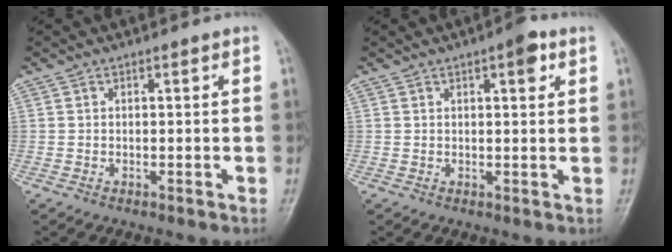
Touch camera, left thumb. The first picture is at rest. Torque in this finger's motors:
{"motor_torque": [0.60, 0.29, 0.21, -0.34, 0.00]}